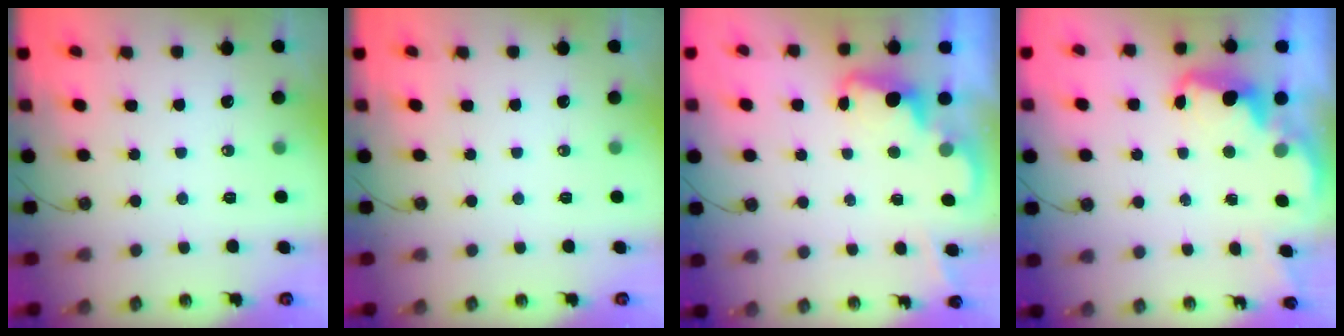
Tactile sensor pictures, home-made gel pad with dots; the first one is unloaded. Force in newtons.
{"total": 0.0}
{"total": 2.4, "press": 2.4, "slide": 0.5}
{"total": 2.7, "press": 2.6, "slide": 0.6}